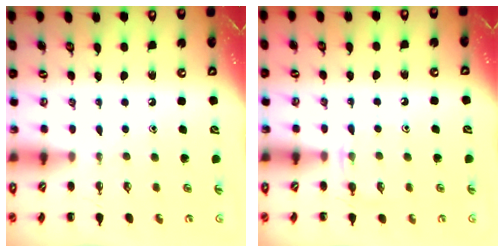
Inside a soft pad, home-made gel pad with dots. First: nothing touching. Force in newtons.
{"total": 4.8, "press": 4.5, "slide": 1.7}